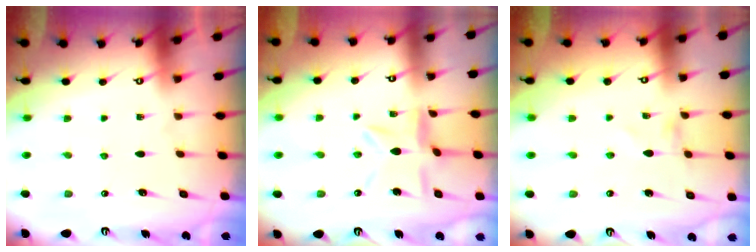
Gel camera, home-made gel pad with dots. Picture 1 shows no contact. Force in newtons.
{"total": 6.8, "press": 6.8, "slide": 0.6}
{"total": 0.0}